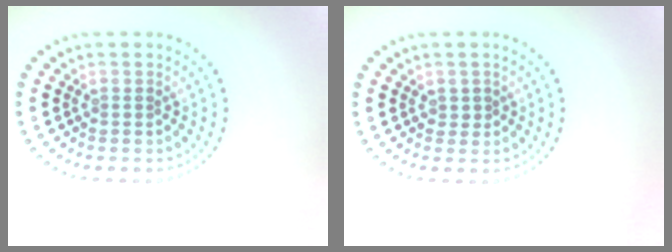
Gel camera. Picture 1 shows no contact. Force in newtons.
{"total": 0.5, "press": 0.5, "slide": 0.2}